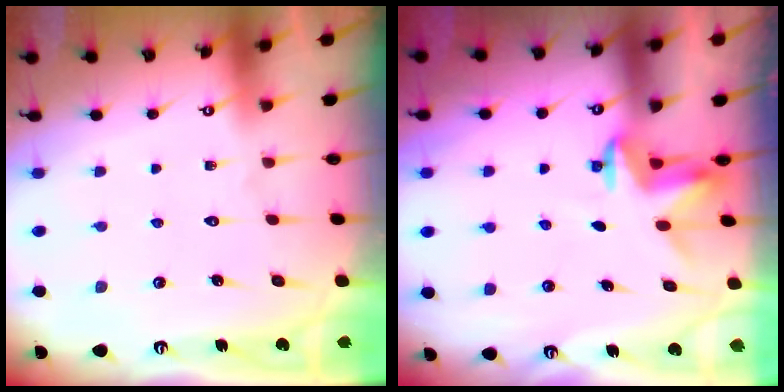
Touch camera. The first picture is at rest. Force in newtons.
{"total": 3.2, "press": 3.2, "slide": 0.3}